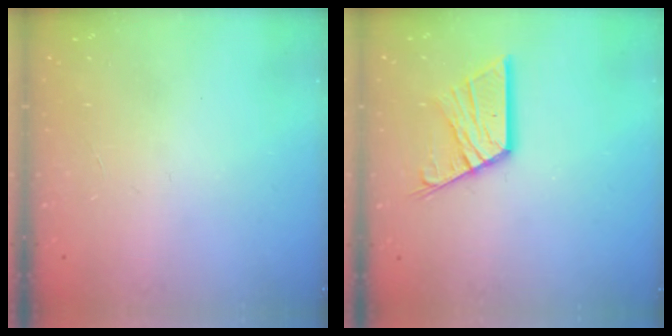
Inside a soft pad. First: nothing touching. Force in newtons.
{"total": 11.7, "press": 11.6, "slide": 0.6}